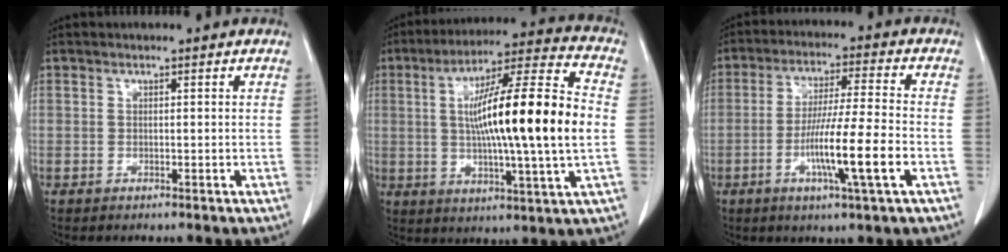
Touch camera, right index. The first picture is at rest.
{"total": 20.4, "force": [0.6, 0.7, 20.3], "torque": [-0.335, 0.010, 0.000]}
{"total": 11.4, "force": [-3.5, -0.5, 10.8], "torque": [-0.197, -0.011, -0.065]}